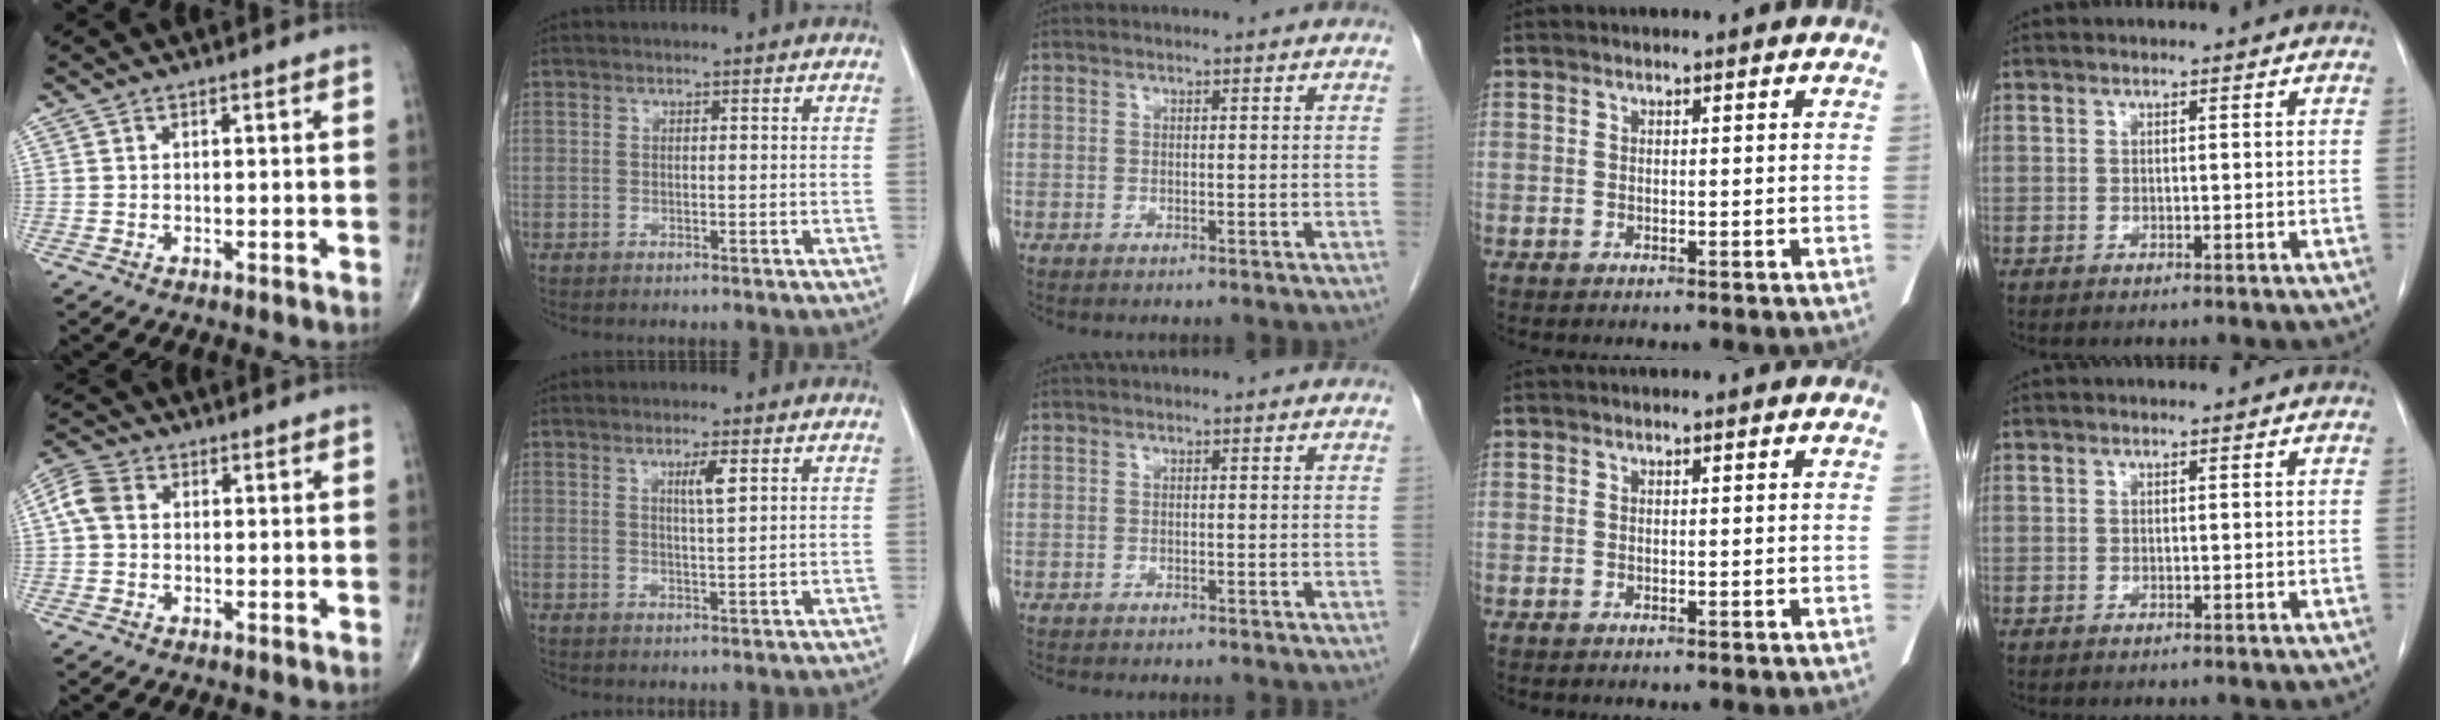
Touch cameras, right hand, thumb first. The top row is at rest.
{"thumb": {"total": 5.1, "force": [0.5, 3.9, 3.2], "torque": [-0.073, 0.018, 0.003]}, "index": {"total": 2.8, "force": [1.2, 0.0, 2.5], "torque": [-0.045, -0.003, 0.021]}, "middle": {"total": 4.0, "force": [-3.5, 1.0, 1.7], "torque": [-0.025, -0.007, -0.043]}}